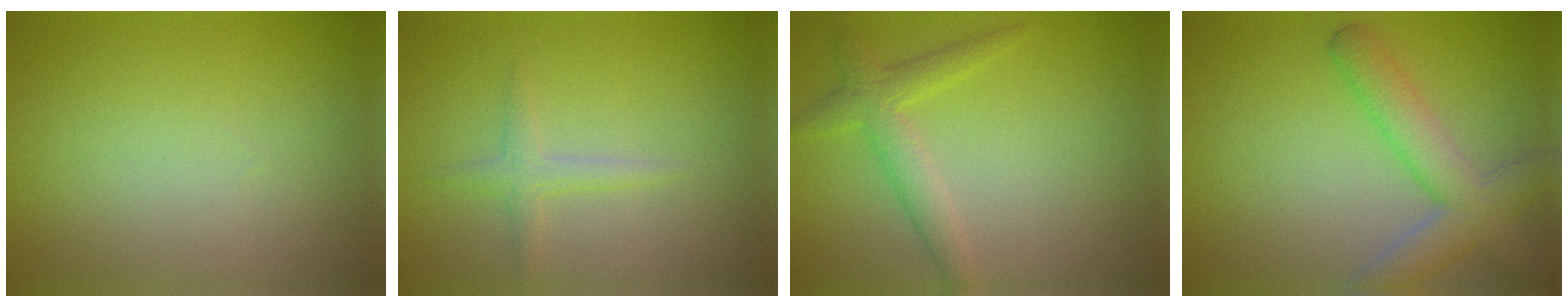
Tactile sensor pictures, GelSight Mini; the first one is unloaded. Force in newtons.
{"total": 1.5, "press": 1.5, "slide": 0.1}
{"total": 2.8, "press": 2.8, "slide": 0.2}
{"total": 5.2, "press": 5.2, "slide": 0.4}